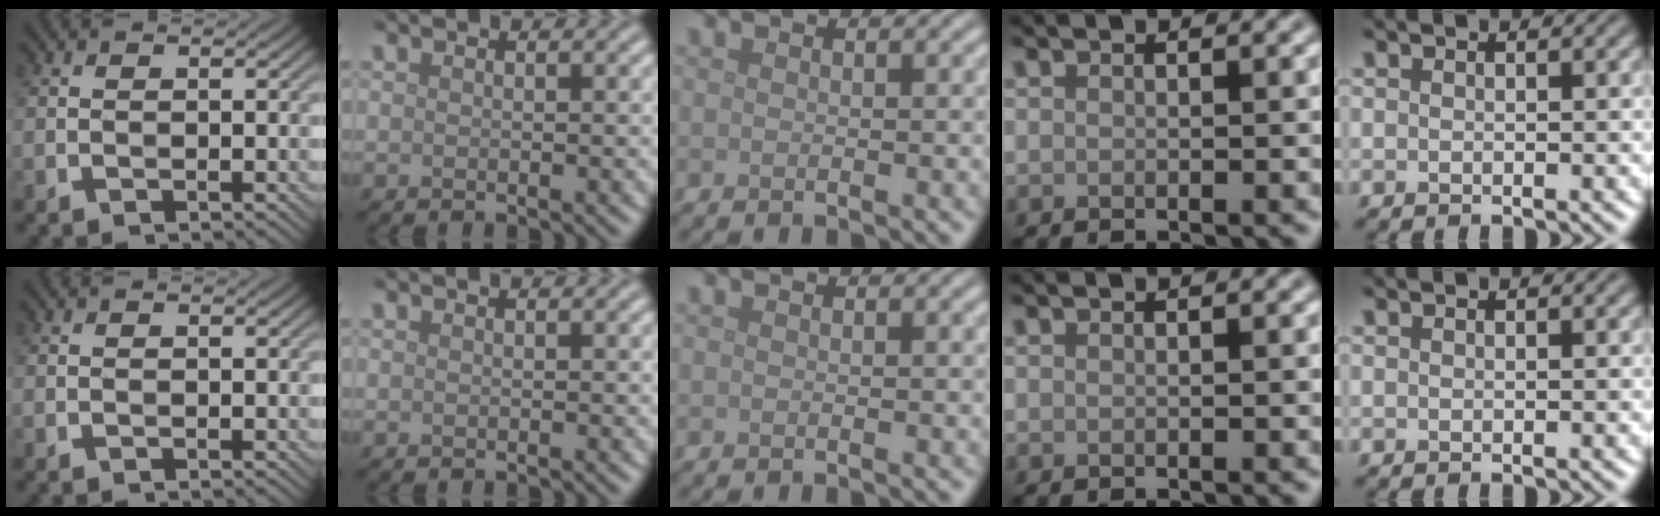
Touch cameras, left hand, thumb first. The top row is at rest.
{}